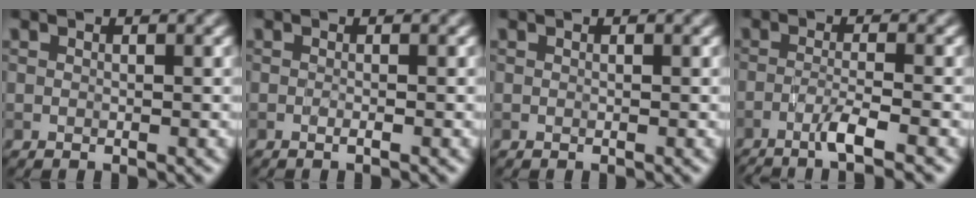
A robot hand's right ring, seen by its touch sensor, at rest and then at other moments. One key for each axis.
{"total": 0.6, "fx": -0.2, "fy": 0.1, "fz": 0.6, "tx": -0.008, "ty": -0.002, "tz": -0.005}
{"total": 0.0}
{"total": 3.2, "fx": -1.8, "fy": 0.3, "fz": 2.6, "tx": -0.043, "ty": 0.003, "tz": -0.047}